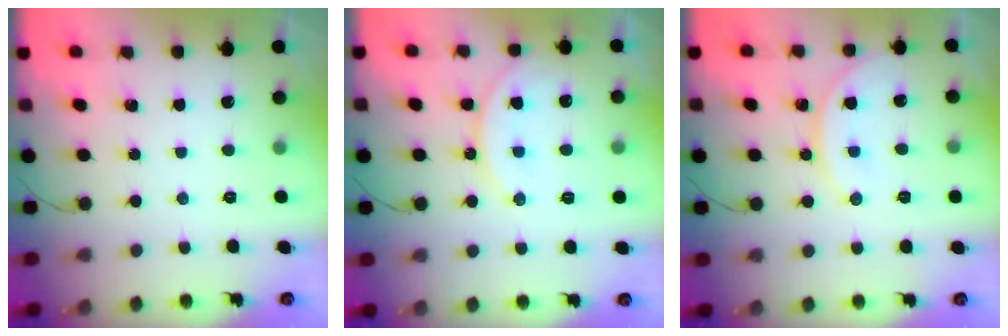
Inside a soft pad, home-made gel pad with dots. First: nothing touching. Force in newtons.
{"total": 13.3, "press": 13.2, "slide": 1.3}
{"total": 9.4, "press": 9.4, "slide": 0.2}